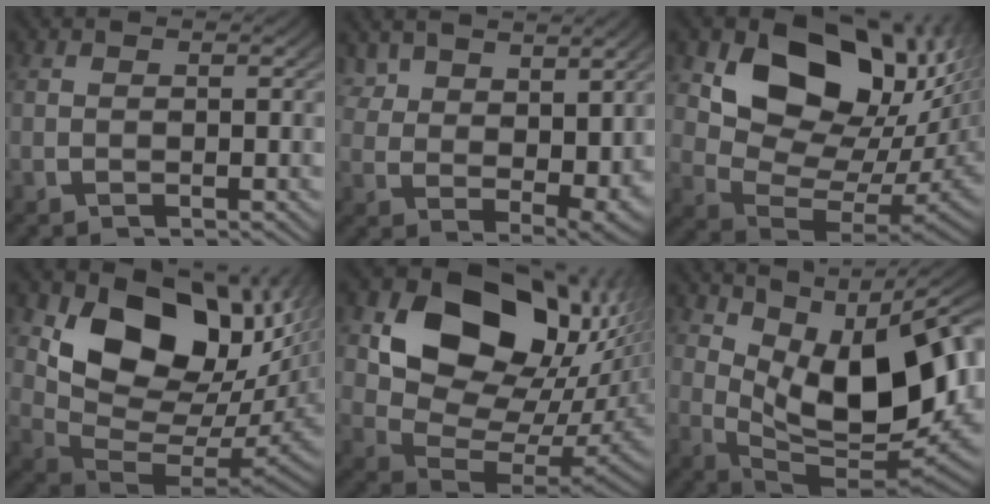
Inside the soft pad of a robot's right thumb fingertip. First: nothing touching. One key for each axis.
{"total": 4.6, "fx": 2.2, "fy": 2.4, "fz": 3.2, "tx": -0.056, "ty": -0.017, "tz": 0.054}
{"total": 13.2, "fx": 1.8, "fy": 8.6, "fz": 9.8, "tx": -0.178, "ty": -0.041, "tz": 0.044}
{"total": 15.6, "fx": 0.5, "fy": 10.7, "fz": 11.3, "tx": -0.216, "ty": -0.056, "tz": 0.028}
{"total": 15.6, "fx": 2.3, "fy": 10.2, "fz": 11.6, "tx": -0.214, "ty": -0.047, "tz": 0.053}
{"total": 16.4, "fx": 2.2, "fy": 9.9, "fz": 13.0, "tx": -0.216, "ty": -0.039, "tz": 0.053}